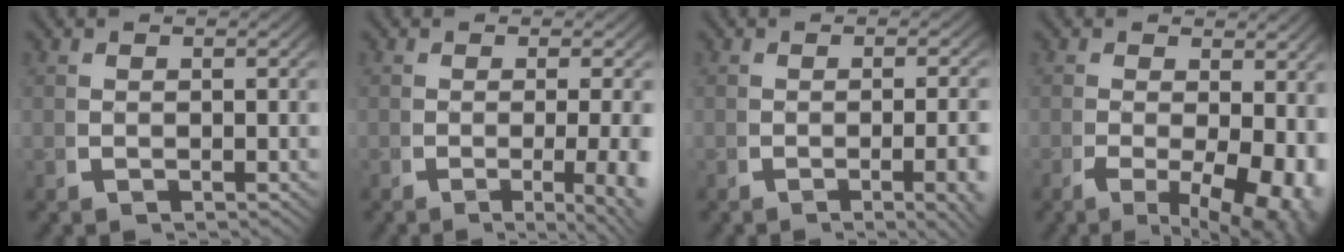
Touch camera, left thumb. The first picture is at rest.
{"total": 5.2, "force": [-1.9, 1.4, 4.7], "torque": [-0.072, -0.016, -0.024]}
{"total": 3.8, "force": [-1.4, 0.7, 3.5], "torque": [-0.052, -0.004, -0.018]}
{"total": 8.7, "force": [-2.6, 4.3, 7.2], "torque": [-0.109, -0.041, -0.022]}